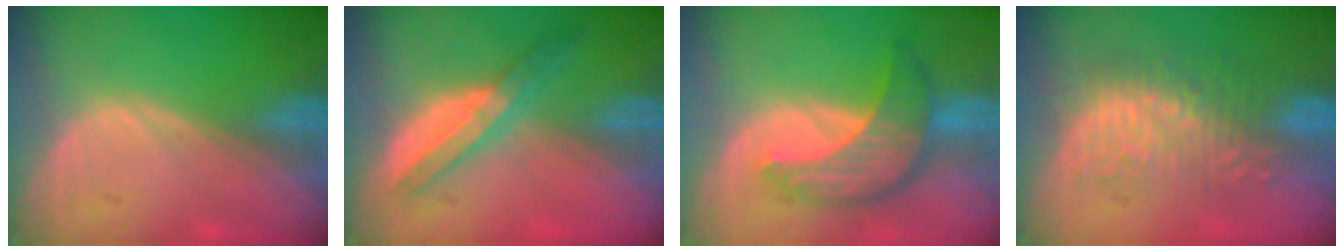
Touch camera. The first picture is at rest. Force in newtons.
{"total": 5.0, "press": 4.8, "slide": 1.4}
{"total": 7.9, "press": 7.6, "slide": 2.2}
{"total": 8.9, "press": 8.6, "slide": 2.0}